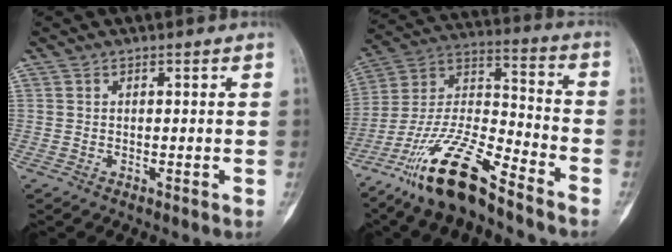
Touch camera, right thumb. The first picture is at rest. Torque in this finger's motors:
{"motor_torque": [2.82, 0.81, 1.26, -1.51, 0.50]}